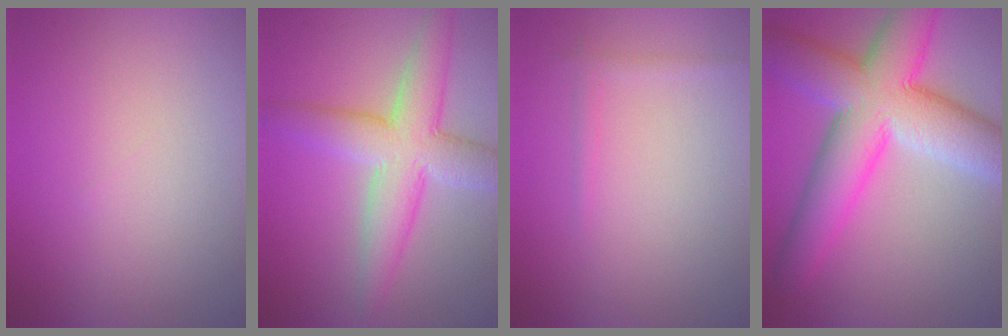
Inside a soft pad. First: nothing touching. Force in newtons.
{"total": 6.4, "press": 6.4, "slide": 0.2}
{"total": 0.9, "press": 0.9, "slide": 0.1}
{"total": 10.8, "press": 10.8, "slide": 0.4}